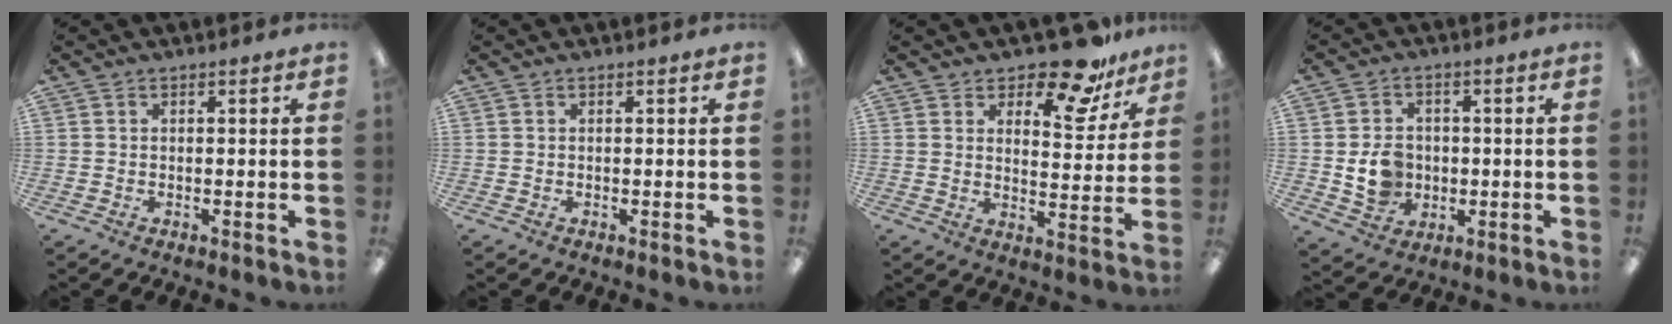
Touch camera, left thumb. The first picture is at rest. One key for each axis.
{"total": 0.0}
{"total": 13.2, "fx": 10.4, "fy": 5.1, "fz": 6.4, "tx": -0.079, "ty": -0.073, "tz": 0.180}
{"total": 8.0, "fx": -0.7, "fy": 6.9, "fz": 4.0, "tx": -0.075, "ty": 0.014, "tz": -0.007}